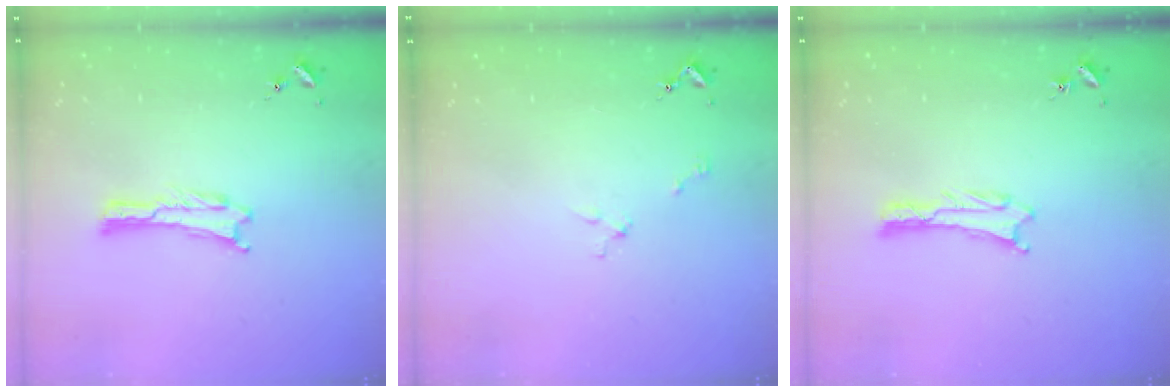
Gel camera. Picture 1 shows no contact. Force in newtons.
{"total": 2.0, "press": 2.0, "slide": 0.2}
{"total": 0.6, "press": 0.6, "slide": 0.1}